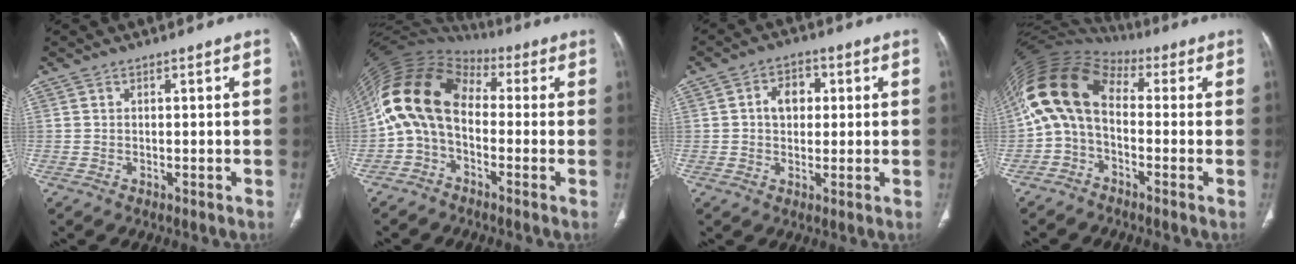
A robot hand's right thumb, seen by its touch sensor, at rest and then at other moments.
{"total": 14.3, "force": [-0.2, 9.5, 10.6], "torque": [-0.195, 0.052, -0.019]}
{"total": 5.8, "force": [1.0, 4.4, 3.8], "torque": [-0.038, 0.010, 0.012]}
{"total": 13.3, "force": [0.8, 8.4, 10.3], "torque": [-0.193, 0.049, 0.001]}